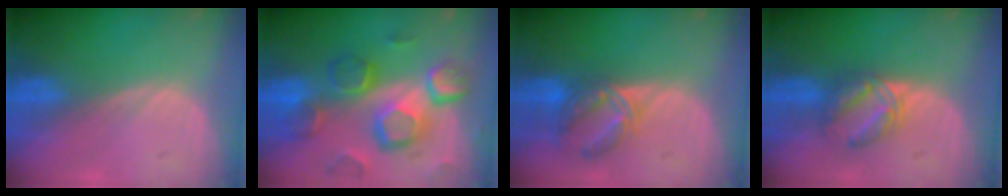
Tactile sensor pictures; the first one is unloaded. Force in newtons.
{"total": 12.3, "press": 10.6, "slide": 6.2}
{"total": 6.8, "press": 6.0, "slide": 3.2}
{"total": 5.8, "press": 5.4, "slide": 2.2}